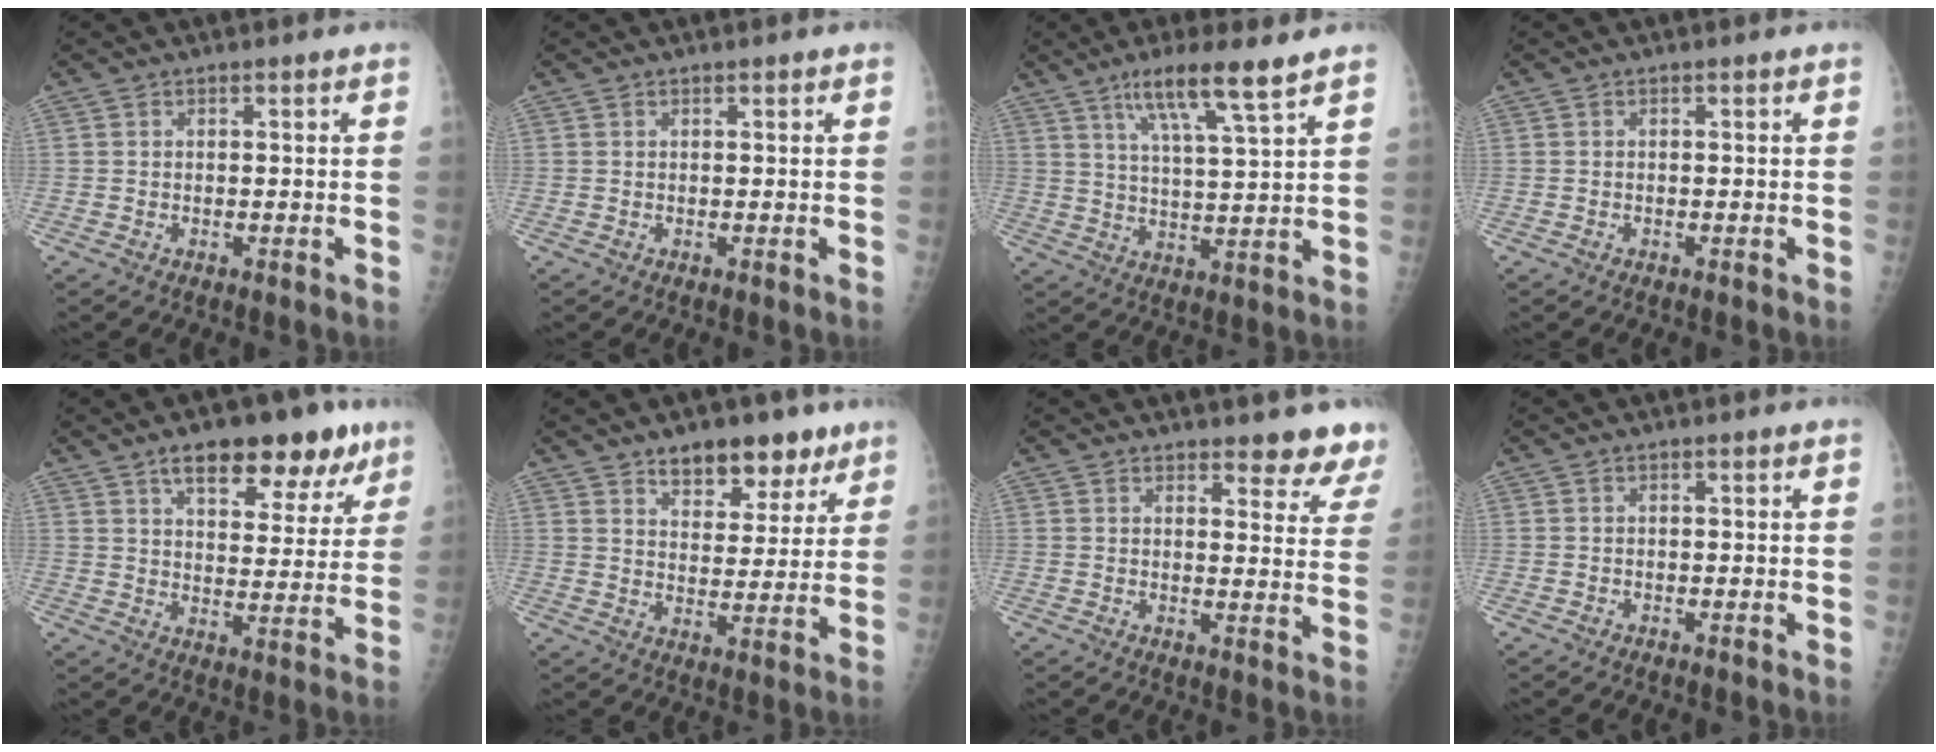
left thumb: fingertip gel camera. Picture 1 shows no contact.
{"total": 0.0}
{"total": 10.3, "force": [6.6, 0.8, 7.8], "torque": [-0.136, -0.028, 0.118]}
{"total": 0.0}
{"total": 16.0, "force": [9.9, 7.4, 10.1], "torque": [-0.092, -0.028, 0.142]}
{"total": 11.2, "force": [7.6, 5.9, 5.6], "torque": [-0.039, -0.042, 0.116]}
{"total": 8.0, "force": [7.2, 2.5, 2.4], "torque": [0.013, -0.043, 0.064]}
{"total": 0.0}